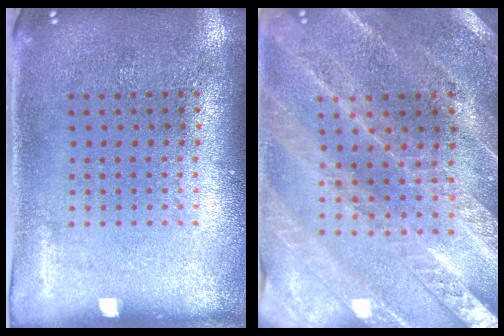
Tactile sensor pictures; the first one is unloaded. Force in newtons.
{"total": 2.4, "press": 2.4, "slide": 0.4}